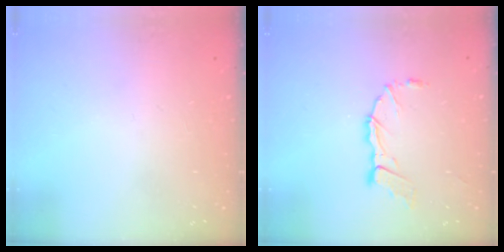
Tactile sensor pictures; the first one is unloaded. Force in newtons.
{"total": 9.0, "press": 8.9, "slide": 1.1}